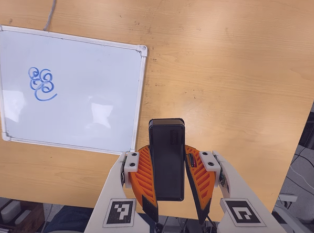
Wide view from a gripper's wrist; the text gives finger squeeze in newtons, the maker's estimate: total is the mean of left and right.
{"total": 10.0, "left": 8.1, "right": 11.8}